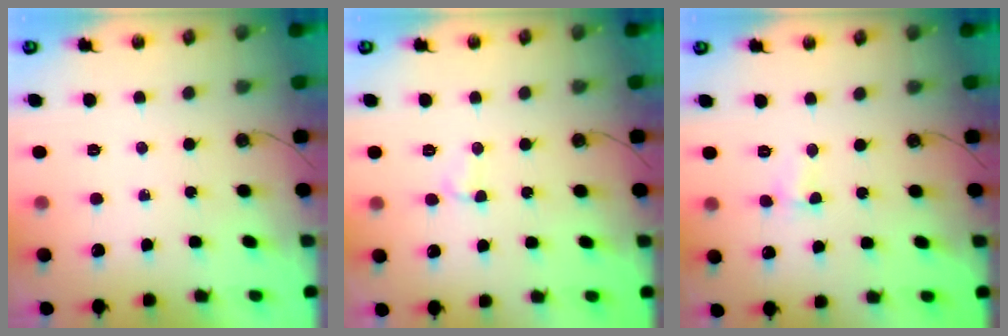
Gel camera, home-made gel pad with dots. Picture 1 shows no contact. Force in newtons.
{"total": 2.5, "press": 2.4, "slide": 0.7}
{"total": 1.6, "press": 1.3, "slide": 0.9}